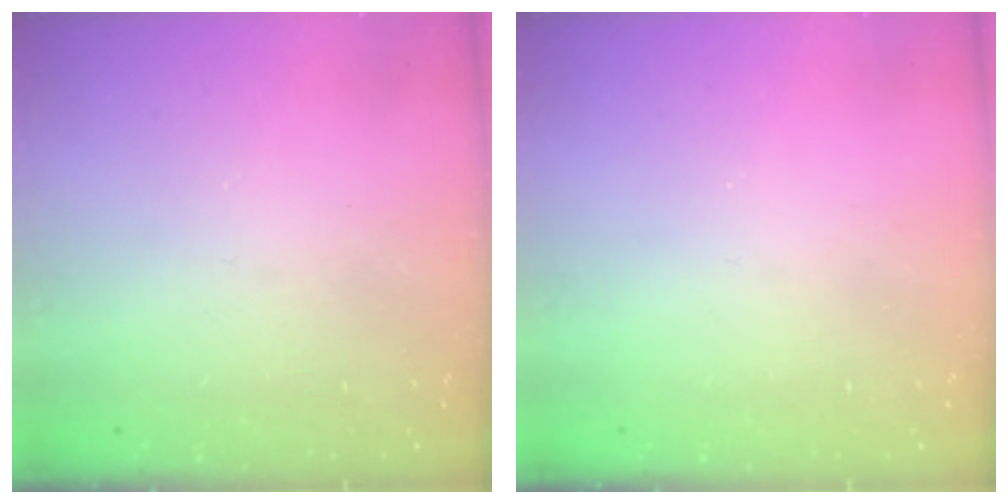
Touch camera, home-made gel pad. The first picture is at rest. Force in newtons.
{"total": 0.0}